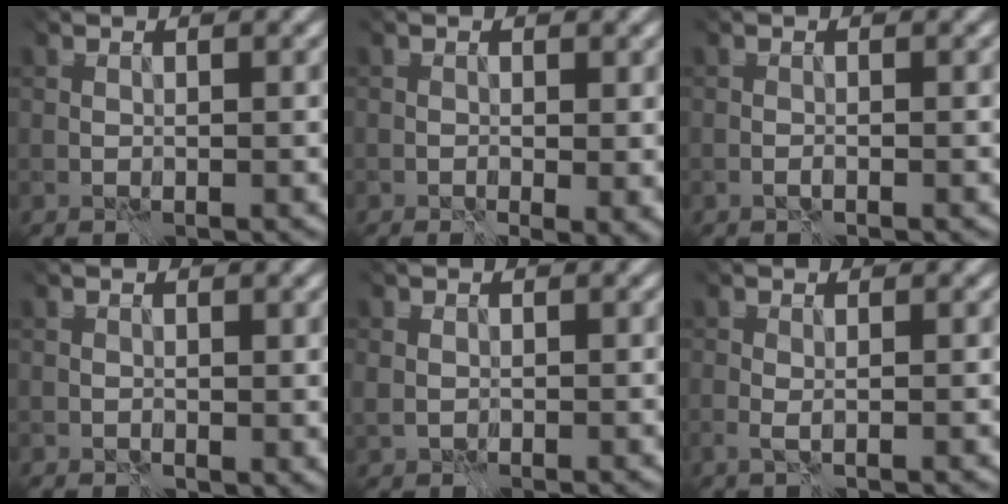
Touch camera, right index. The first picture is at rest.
{"total": 2.3, "force": [0.2, 1.1, 2.0], "torque": [-0.009, -0.005, 0.001]}
{"total": 1.1, "force": [-1.0, -0.4, 0.0], "torque": [0.009, 0.009, -0.037]}
{"total": 0.5, "force": [0.2, 0.3, 0.3], "torque": [-0.002, -0.004, -0.003]}
{"total": 2.0, "force": [0.9, 1.6, 0.7], "torque": [-0.039, 0.002, 0.023]}
{"total": 1.0, "force": [-0.8, -0.3, 0.5], "torque": [-0.013, 0.009, -0.031]}